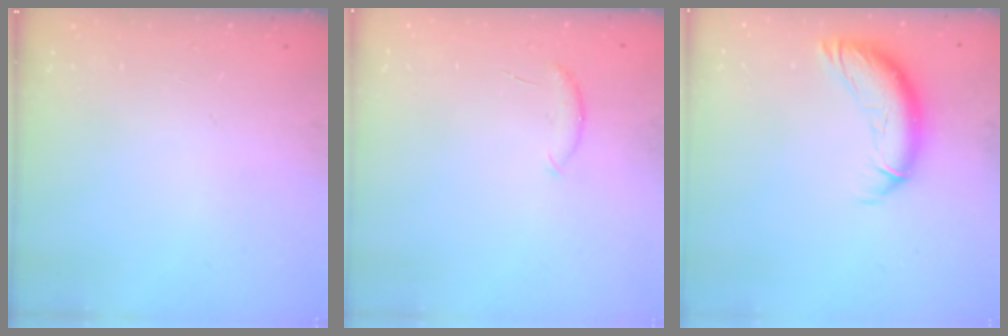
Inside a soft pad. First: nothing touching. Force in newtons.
{"total": 6.2, "press": 6.1, "slide": 0.9}
{"total": 12.6, "press": 12.4, "slide": 1.8}